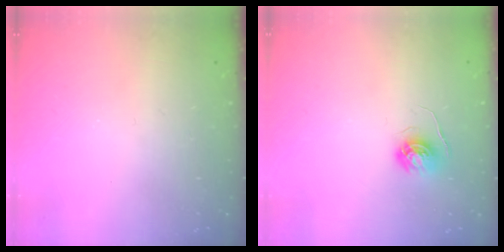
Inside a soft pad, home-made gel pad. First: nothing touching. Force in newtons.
{"total": 4.6, "press": 4.6, "slide": 0.4}